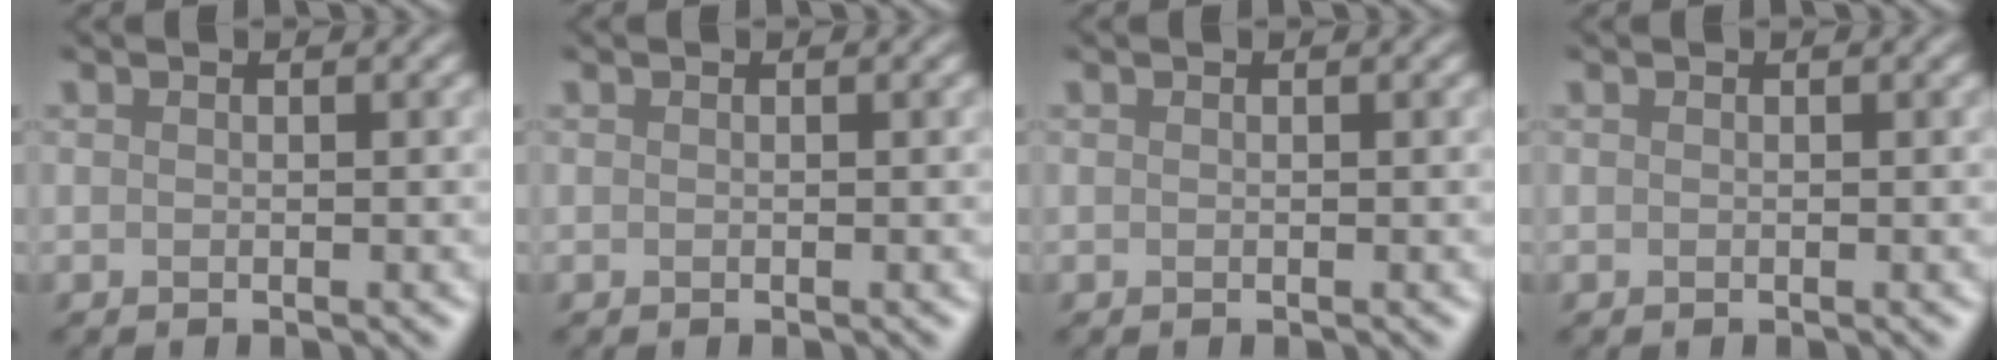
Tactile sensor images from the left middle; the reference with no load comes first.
{"total": 0.0}
{"total": 0.0}
{"total": 0.0}